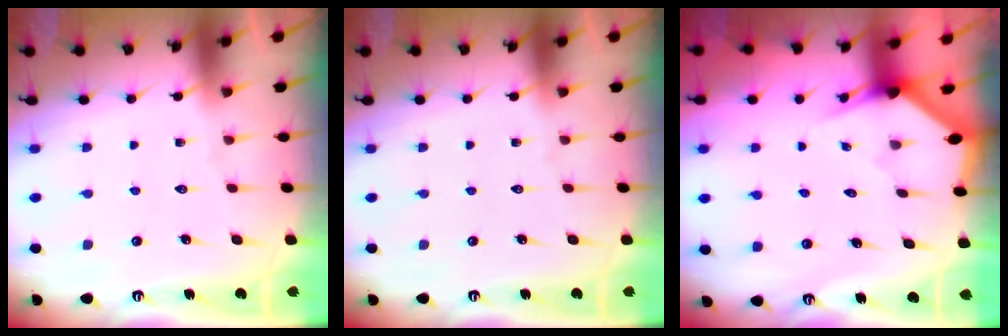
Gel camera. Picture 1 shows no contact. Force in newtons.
{"total": 0.0}
{"total": 2.2, "press": 2.2, "slide": 0.1}